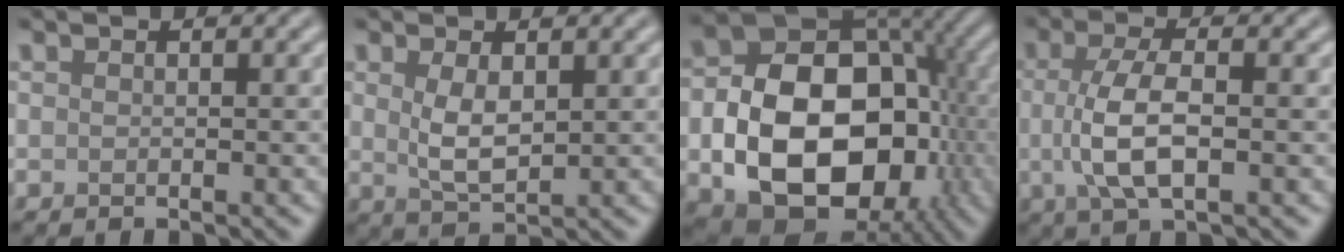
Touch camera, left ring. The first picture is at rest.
{"total": 3.1, "force": [0.7, 1.4, 2.7], "torque": [-0.060, -0.004, 0.018]}
{"total": 15.4, "force": [-3.3, 10.7, 10.6], "torque": [-0.155, -0.020, -0.061]}
{"total": 5.3, "force": [-0.3, 2.0, 4.9], "torque": [-0.104, -0.001, -0.008]}